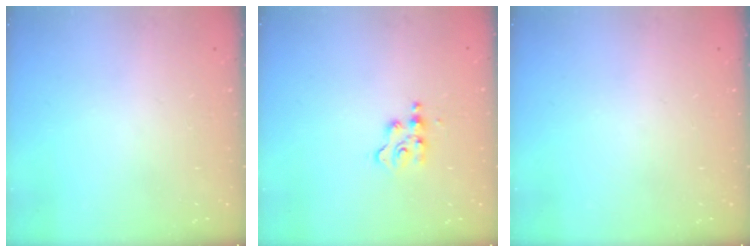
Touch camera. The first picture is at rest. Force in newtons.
{"total": 4.4, "press": 4.4, "slide": 0.6}
{"total": 0.0}